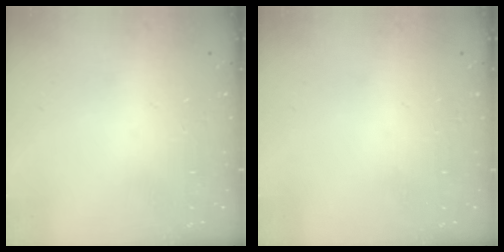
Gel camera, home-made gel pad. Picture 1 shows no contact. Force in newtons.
{"total": 0.0}